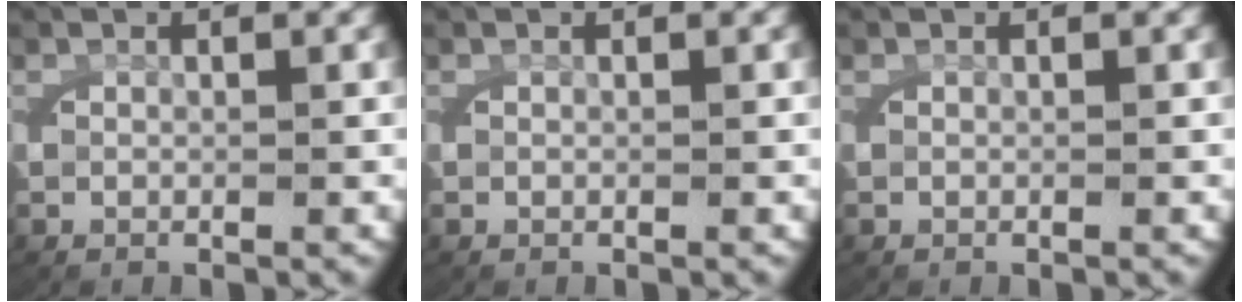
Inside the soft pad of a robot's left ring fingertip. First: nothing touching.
{"total": 0.0}
{"total": 0.0}